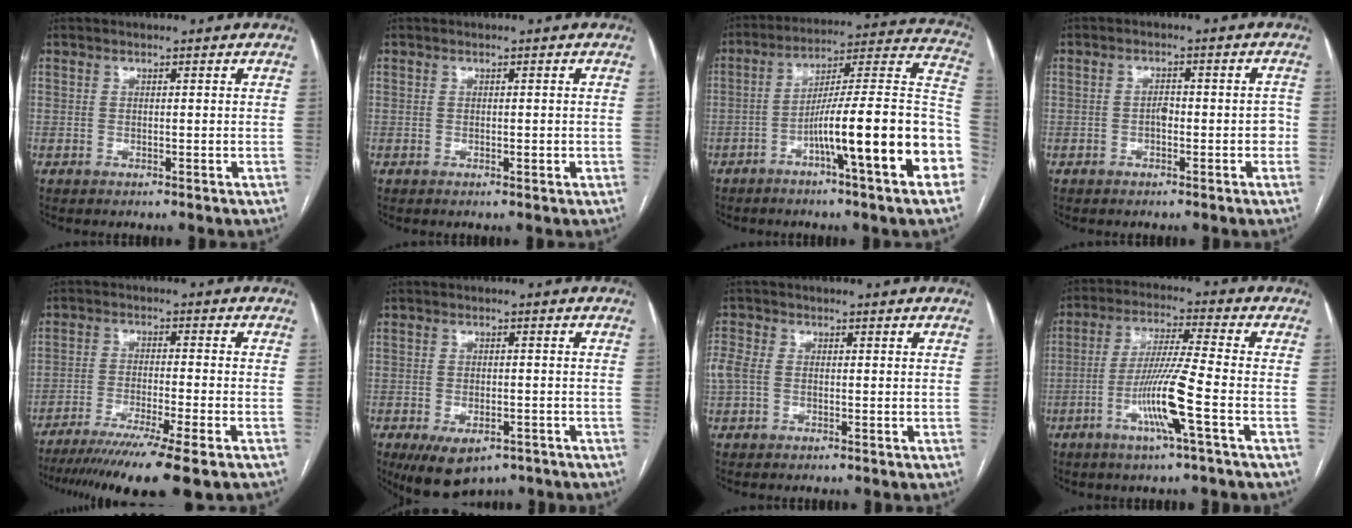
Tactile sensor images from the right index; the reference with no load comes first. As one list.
[{"total": 0.8, "force": [-0.1, 0.4, 0.7], "torque": [-0.007, 0.002, 0.002]}, {"total": 20.5, "force": [-7.0, 0.5, 19.3], "torque": [-0.218, 0.026, -0.105]}, {"total": 3.3, "force": [-0.8, 1.6, 2.7], "torque": [-0.027, 0.014, -0.010]}, {"total": 15.5, "force": [-11.9, -0.7, 9.9], "torque": [-0.144, -0.044, -0.186]}, {"total": 7.8, "force": [-4.9, 3.8, 4.7], "torque": [-0.077, -0.007, -0.069]}, {"total": 4.6, "force": [-0.1, 3.5, 3.0], "torque": [-0.096, 0.019, 0.001]}, {"total": 10.3, "force": [-3.8, -1.0, 9.6], "torque": [-0.188, -0.007, -0.073]}]